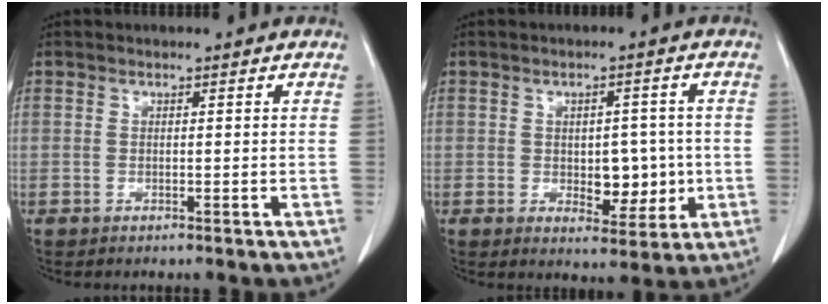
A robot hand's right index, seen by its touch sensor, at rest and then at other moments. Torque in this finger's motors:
{"motor_torque": [0.31, 0.24, 0.07, 0.04]}